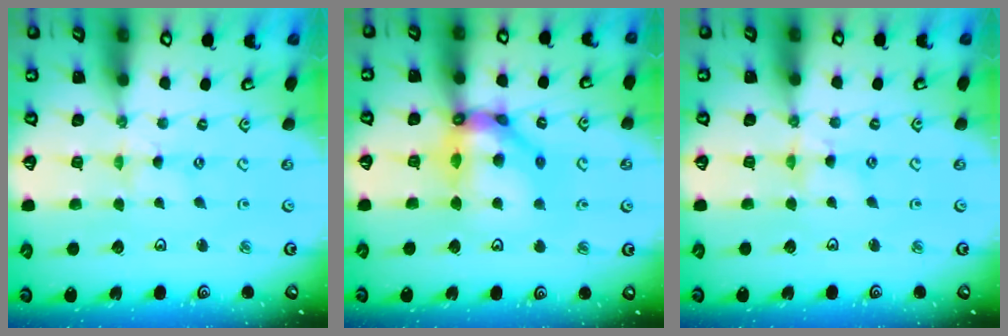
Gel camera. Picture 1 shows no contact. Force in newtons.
{"total": 14.2, "press": 14.1, "slide": 1.9}
{"total": 2.9, "press": 2.9, "slide": 0.4}